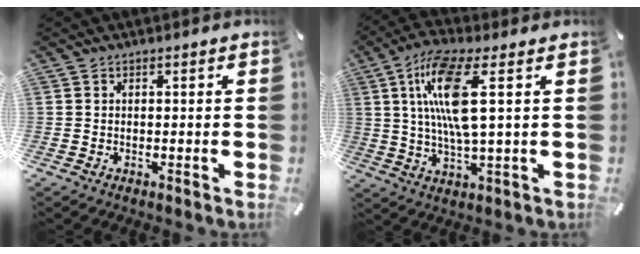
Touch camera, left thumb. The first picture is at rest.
{"total": 13.1, "force": [3.4, 2.9, 12.3], "torque": [-0.260, -0.008, 0.053]}